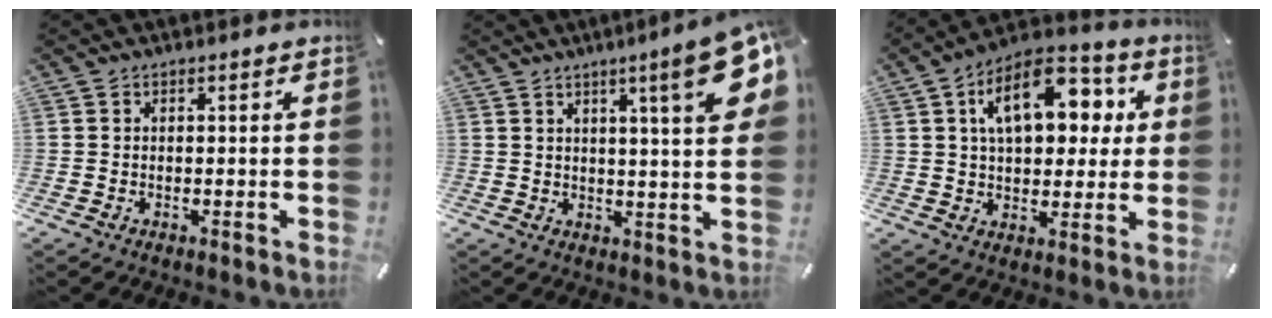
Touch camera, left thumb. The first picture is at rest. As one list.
[{"total": 14.8, "force": [6.3, 2.3, 13.2], "torque": [-0.188, -0.028, 0.089]}, {"total": 15.8, "force": [5.3, 9.7, 11.3], "torque": [-0.180, -0.001, 0.090]}]